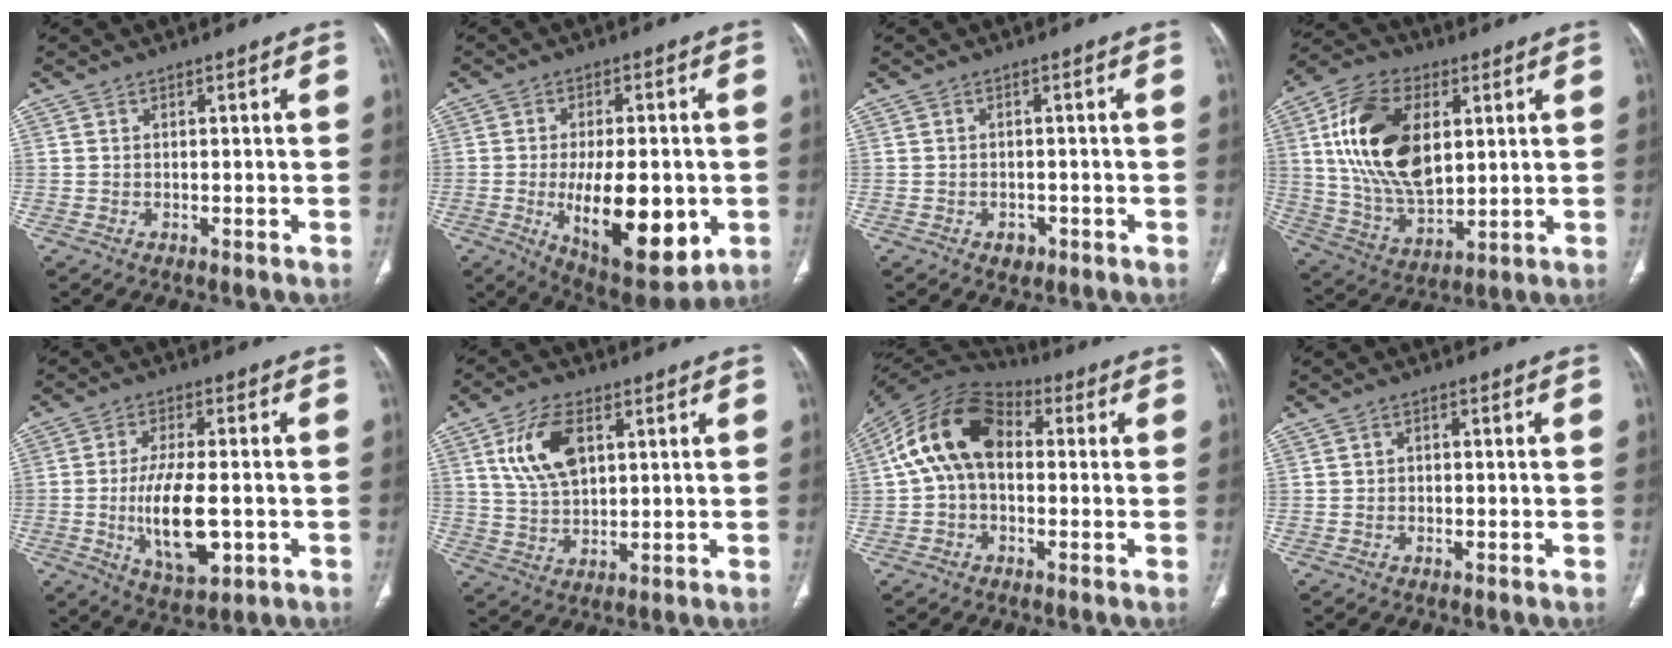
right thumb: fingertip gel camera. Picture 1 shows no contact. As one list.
[{"total": 18.5, "force": [-3.8, 8.1, 16.2], "torque": [-0.232, -0.013, -0.037]}, {"total": 2.0, "force": [-1.0, 1.5, 0.9], "torque": [-0.005, 0.004, -0.008]}, {"total": 20.9, "force": [4.9, 12.3, 16.2], "torque": [-0.280, -0.010, 0.092]}, {"total": 12.5, "force": [-2.3, 5.4, 11.1], "torque": [-0.193, -0.007, -0.031]}, {"total": 10.7, "force": [3.8, 6.0, 8.1], "torque": [-0.146, -0.008, 0.077]}, {"total": 14.4, "force": [1.5, 9.5, 10.7], "torque": [-0.188, 0.041, 0.014]}, {"total": 1.1, "force": [0.0, 0.9, 0.6], "torque": [-0.004, 0.005, -0.003]}]